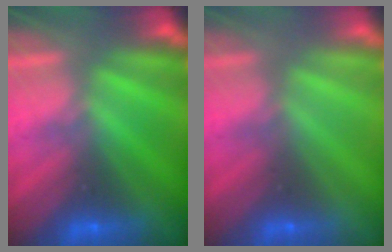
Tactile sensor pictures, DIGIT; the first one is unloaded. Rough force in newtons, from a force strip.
{"total": 2.9}